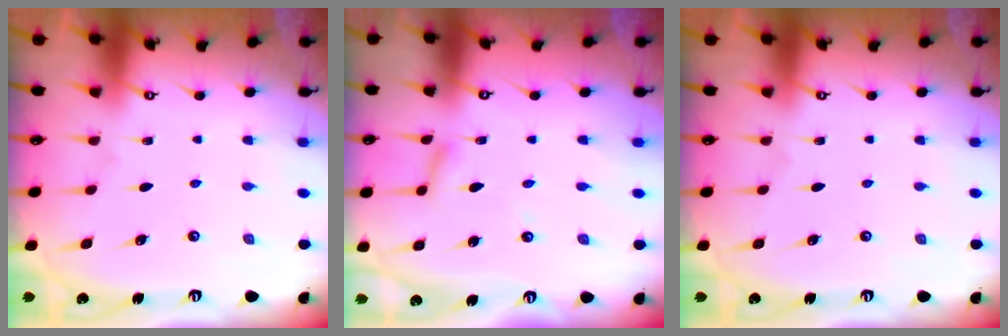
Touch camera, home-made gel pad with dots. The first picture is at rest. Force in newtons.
{"total": 2.2, "press": 2.2, "slide": 0.3}
{"total": 0.0}